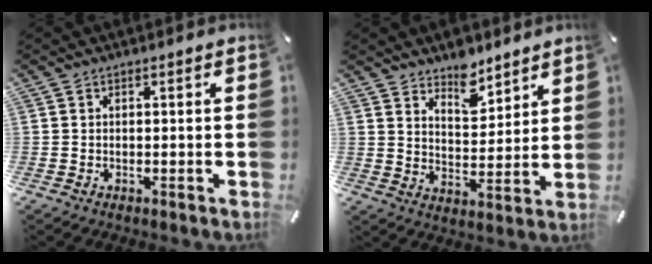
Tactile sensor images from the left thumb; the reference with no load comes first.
{"total": 8.1, "force": [6.8, 4.1, 1.4], "torque": [-0.015, -0.051, 0.127]}